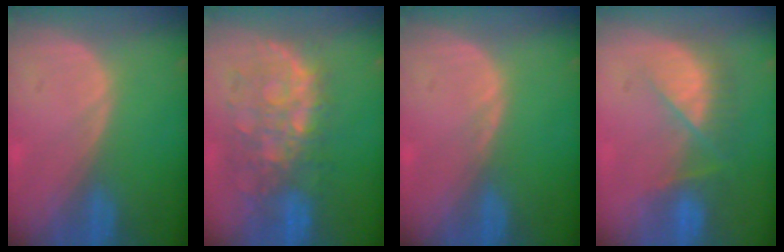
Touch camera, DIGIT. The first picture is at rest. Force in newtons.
{"total": 10.0, "press": 9.1, "slide": 4.0}
{"total": 0.5, "press": 0.5, "slide": 0.2}
{"total": 7.7, "press": 7.1, "slide": 3.1}